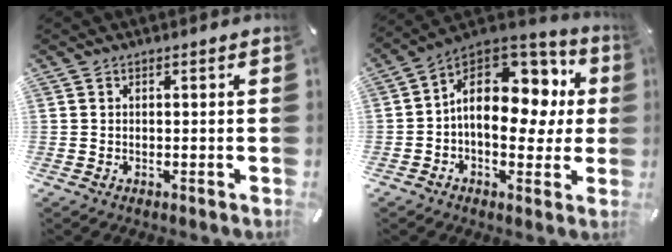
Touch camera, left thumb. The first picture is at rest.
{"total": 16.1, "force": [3.2, 10.9, 11.4], "torque": [-0.176, -0.020, 0.054]}